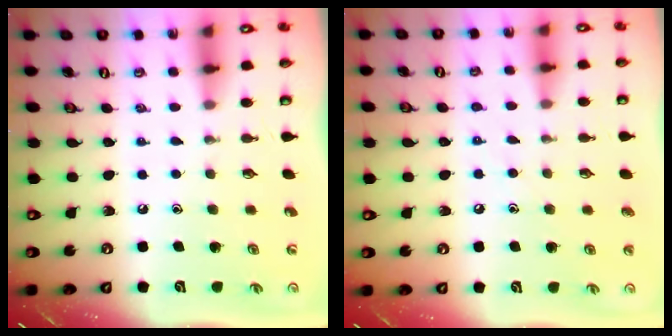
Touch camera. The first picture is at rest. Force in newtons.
{"total": 7.1, "press": 7.1, "slide": 0.8}